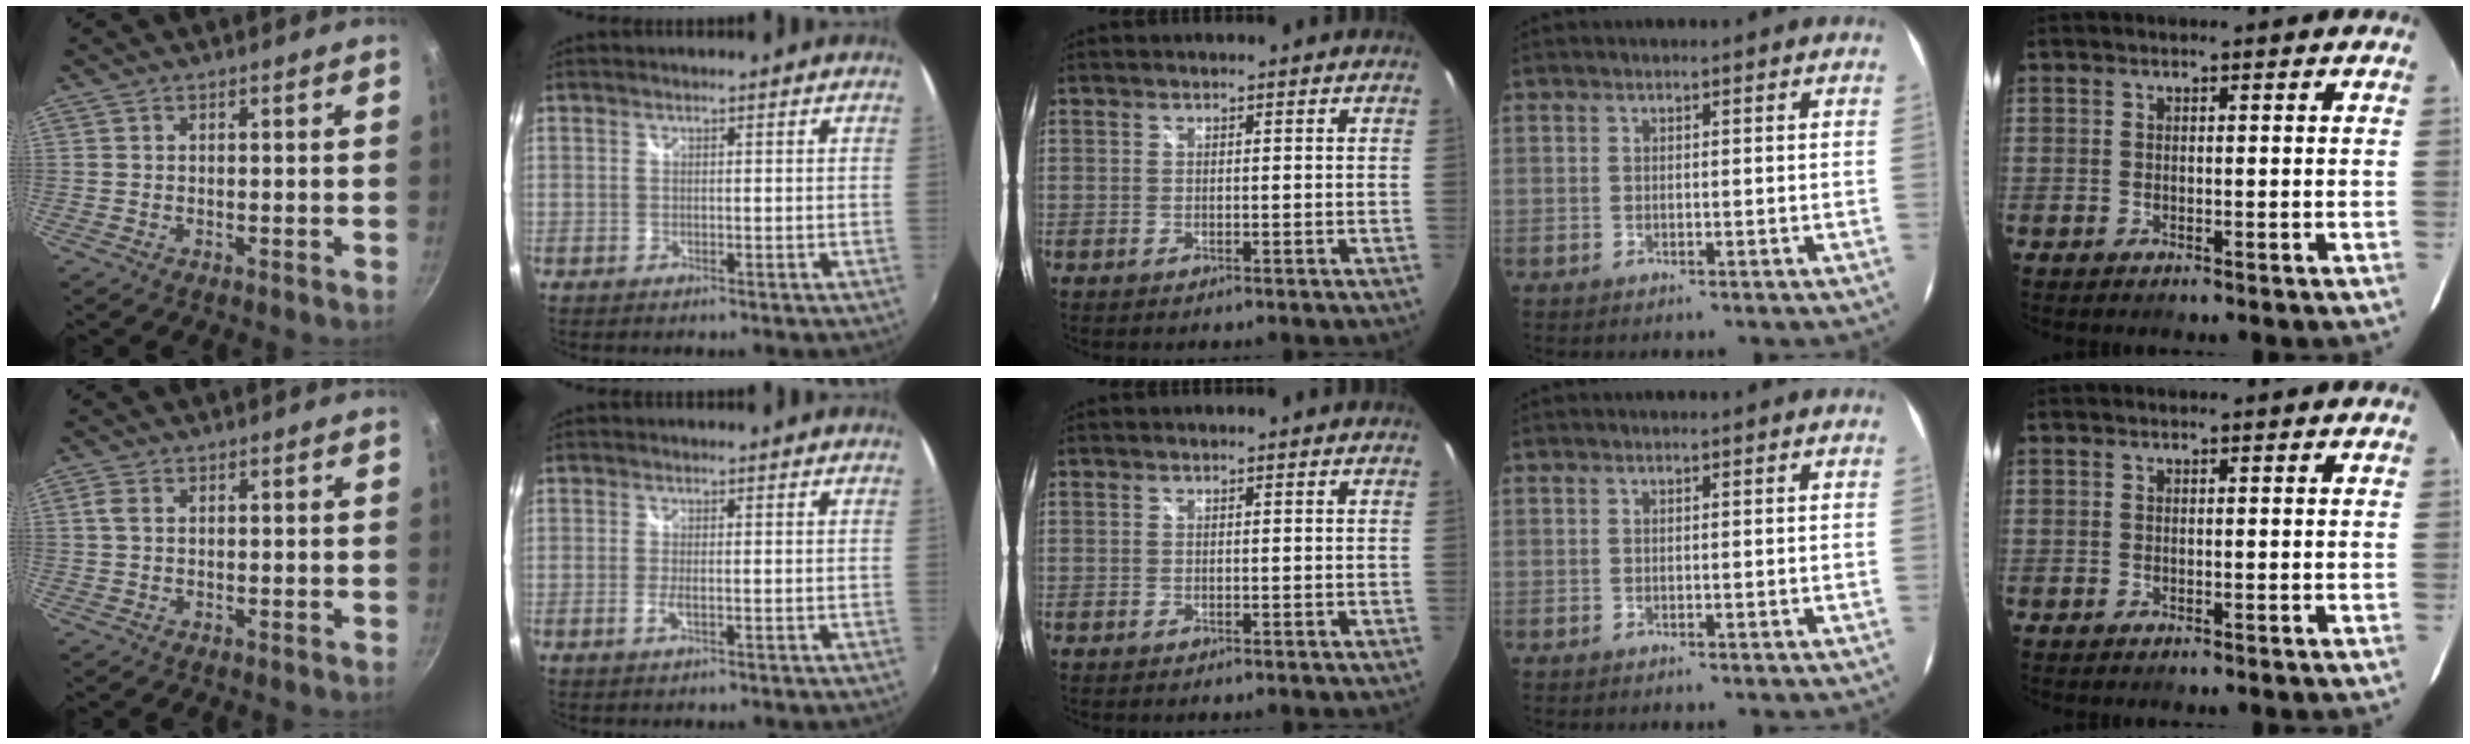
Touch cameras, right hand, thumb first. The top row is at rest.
{"thumb": {"total": 1.9, "force": [0.4, 1.1, 1.4], "torque": [-0.033, 0.004, 0.008]}, "index": {"total": 2.0, "force": [-0.6, 0.3, 1.9], "torque": [-0.039, -0.004, -0.010]}}